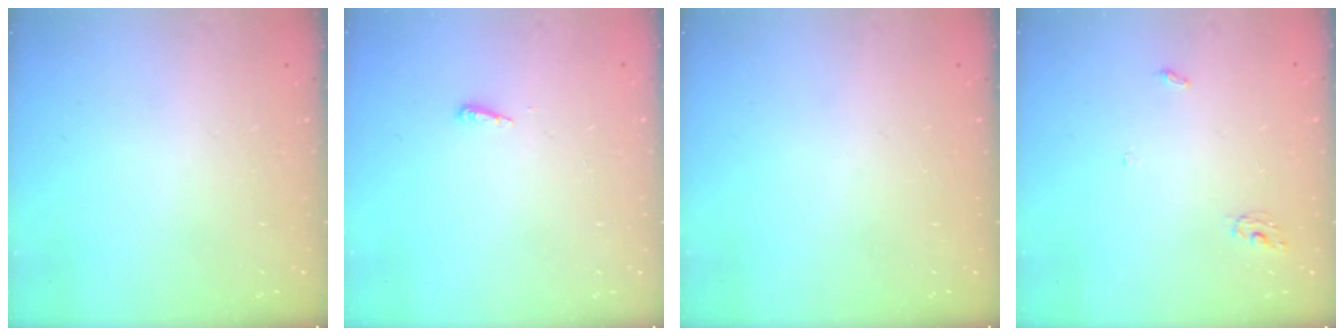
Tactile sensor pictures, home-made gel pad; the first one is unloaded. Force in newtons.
{"total": 3.8, "press": 3.7, "slide": 0.6}
{"total": 0.0}
{"total": 2.8, "press": 2.8, "slide": 0.2}